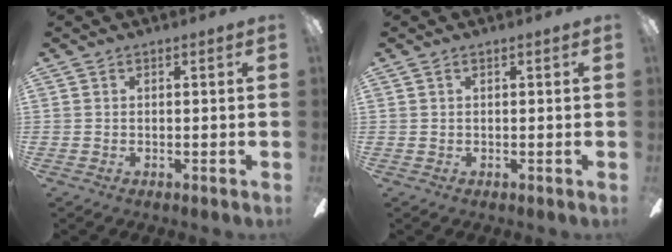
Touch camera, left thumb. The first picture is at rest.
{"total": 0.0}